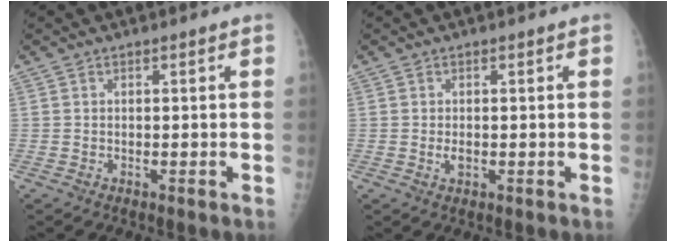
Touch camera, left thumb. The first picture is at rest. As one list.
[{"total": 1.3, "force": [0.0, 0.9, 1.0], "torque": [-0.011, -0.002, 0.001]}]